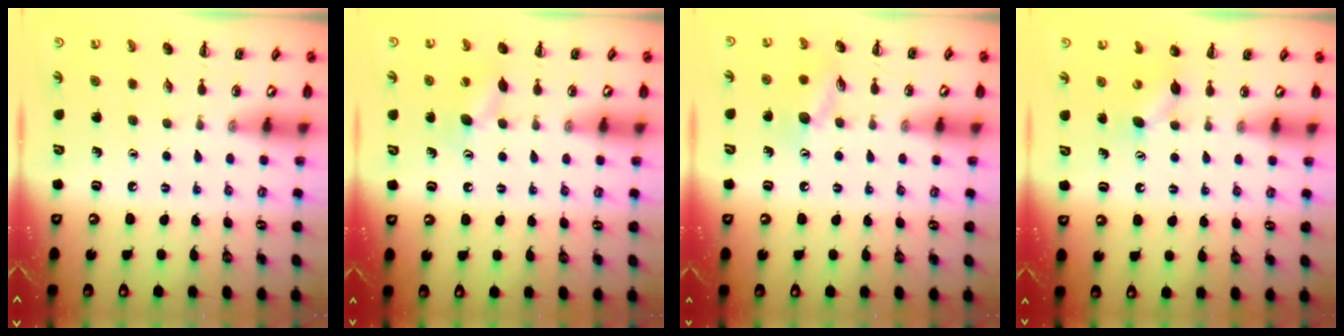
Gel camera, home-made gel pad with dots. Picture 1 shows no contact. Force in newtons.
{"total": 7.4, "press": 7.3, "slide": 1.4}
{"total": 9.2, "press": 9.1, "slide": 1.0}
{"total": 4.8, "press": 4.7, "slide": 1.3}